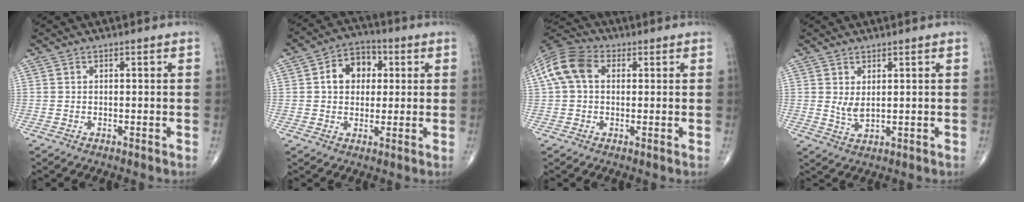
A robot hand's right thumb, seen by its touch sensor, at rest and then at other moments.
{"total": 8.7, "force": [1.6, 6.6, 5.4], "torque": [-0.052, 0.014, 0.017]}
{"total": 9.5, "force": [1.8, 6.7, 6.5], "torque": [-0.136, 0.029, 0.026]}
{"total": 3.0, "force": [1.0, 1.2, 2.6], "torque": [-0.049, -0.015, 0.024]}